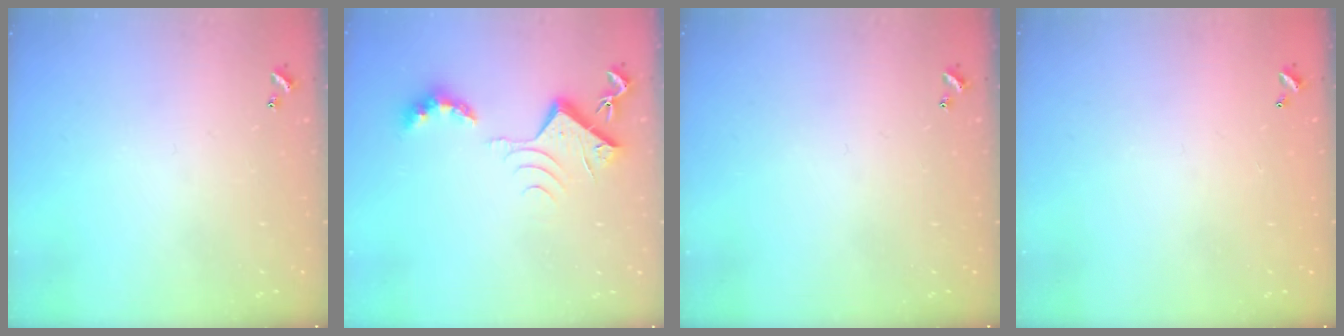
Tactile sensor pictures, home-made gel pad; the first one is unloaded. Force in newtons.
{"total": 8.8, "press": 8.8, "slide": 0.6}
{"total": 0.0}
{"total": 2.8, "press": 2.8, "slide": 0.1}